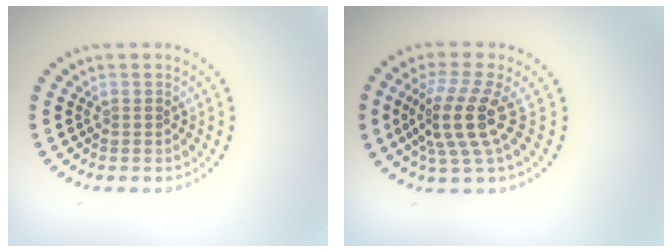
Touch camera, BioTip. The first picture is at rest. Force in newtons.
{"total": 4.5, "press": 3.3, "slide": 3.0}